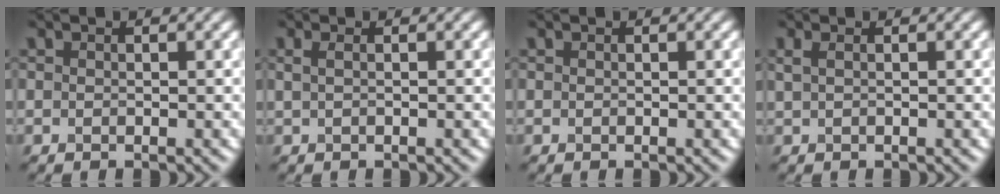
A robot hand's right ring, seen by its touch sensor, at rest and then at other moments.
{"total": 1.3, "force": [0.5, 0.6, 1.0], "torque": [-0.018, -0.001, 0.001]}
{"total": 0.0}
{"total": 1.1, "force": [0.5, 0.4, 0.8], "torque": [-0.020, 0.000, 0.009]}